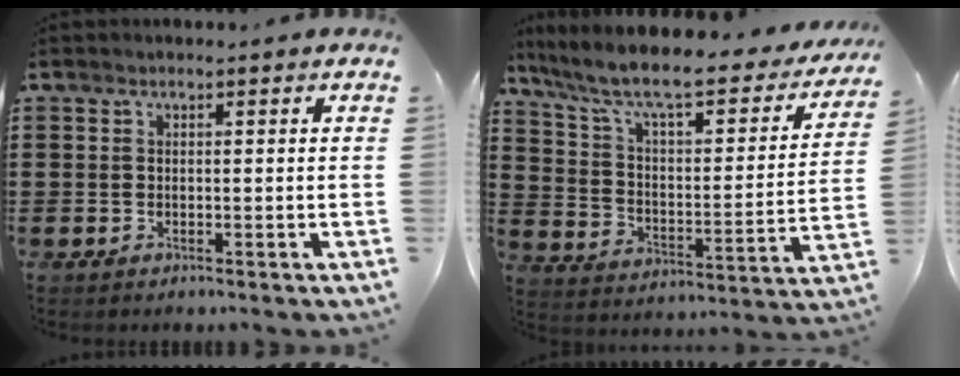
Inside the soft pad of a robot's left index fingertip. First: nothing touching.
{"total": 9.1, "force": [7.1, 1.4, 5.4], "torque": [-0.134, -0.049, 0.116]}